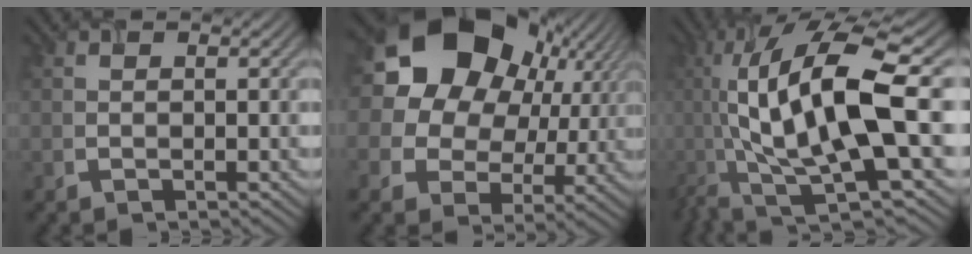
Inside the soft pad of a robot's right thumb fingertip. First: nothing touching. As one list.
[{"total": 24.0, "force": [9.4, 19.1, 11.0], "torque": [-0.260, 0.050, 0.155]}, {"total": 16.2, "force": [0.3, 4.4, 15.5], "torque": [-0.305, 0.011, 0.014]}]